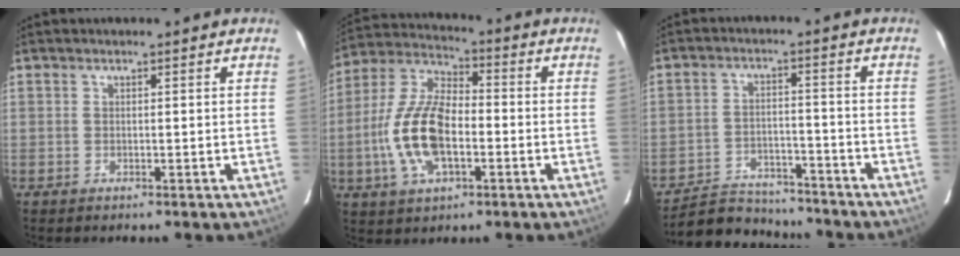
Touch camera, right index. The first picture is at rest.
{"total": 14.9, "force": [-3.4, 7.0, 12.7], "torque": [-0.271, 0.005, -0.065]}
{"total": 13.3, "force": [-12.1, 4.0, 3.5], "torque": [-0.096, 0.009, -0.180]}